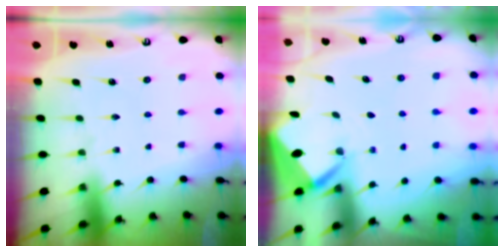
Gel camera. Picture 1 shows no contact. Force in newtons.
{"total": 2.6, "press": 2.6, "slide": 0.3}